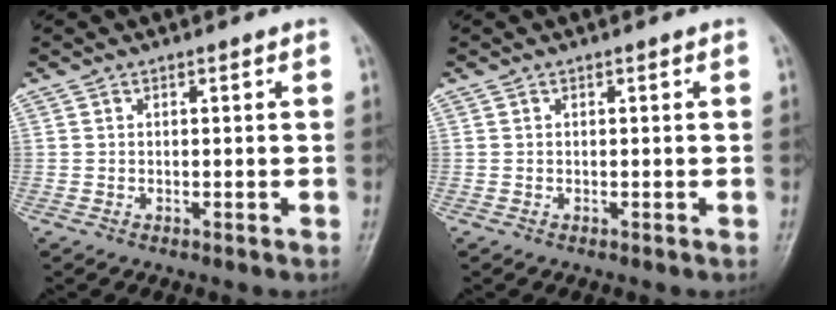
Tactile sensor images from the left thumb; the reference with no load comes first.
{"total": 0.0}